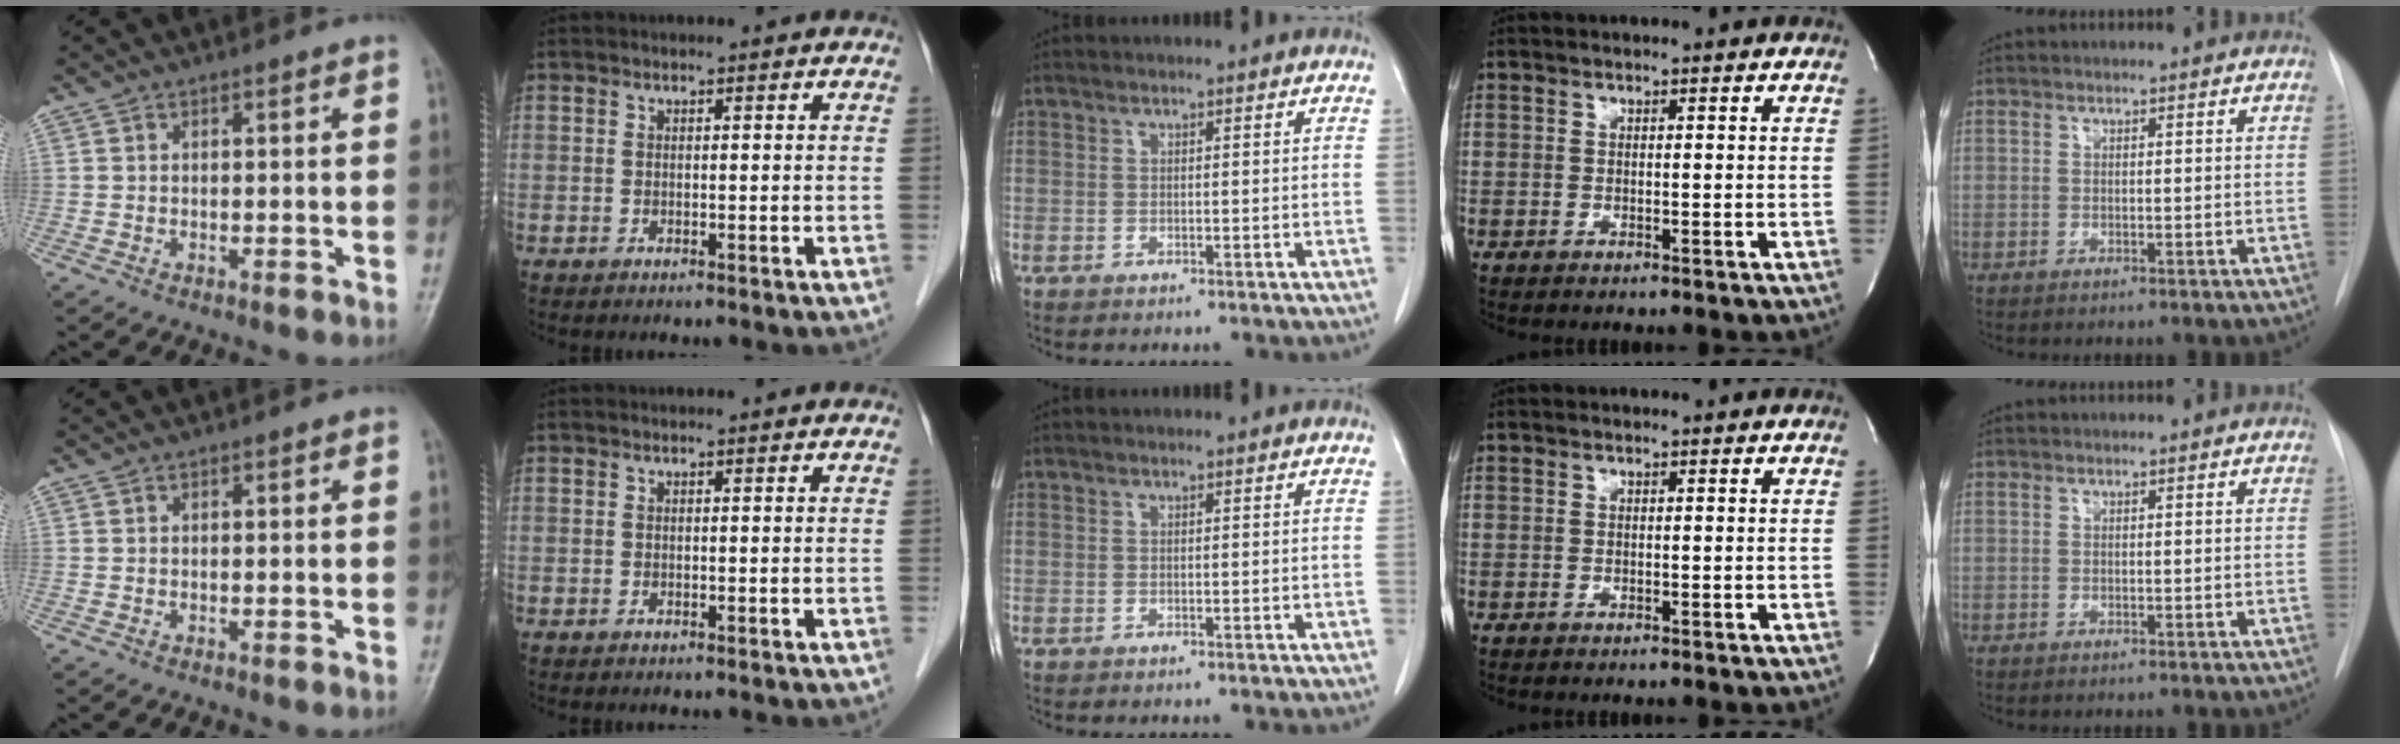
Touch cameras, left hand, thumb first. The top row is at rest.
{}